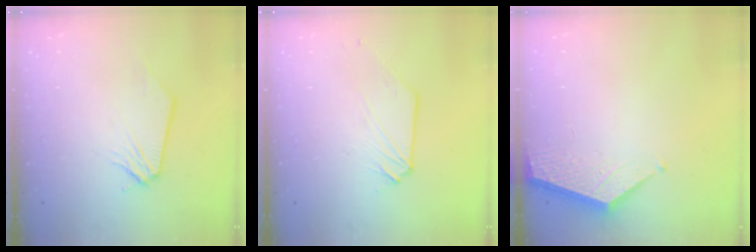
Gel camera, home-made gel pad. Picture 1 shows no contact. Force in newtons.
{"total": 1.0, "press": 1.0, "slide": 0.1}
{"total": 2.2, "press": 2.2, "slide": 0.2}